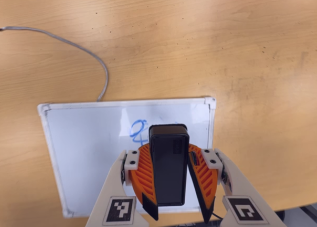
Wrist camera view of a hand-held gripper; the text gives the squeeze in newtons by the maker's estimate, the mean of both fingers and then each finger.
{"total": 9.5, "left": 9.2, "right": 9.8}